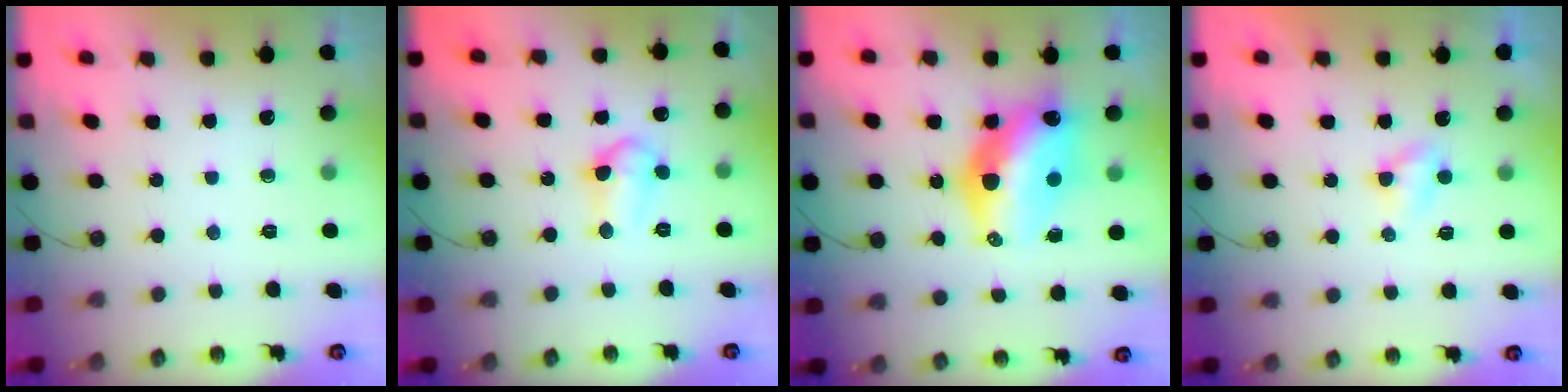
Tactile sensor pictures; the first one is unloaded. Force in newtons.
{"total": 8.1, "press": 8.0, "slide": 0.8}
{"total": 14.4, "press": 14.3, "slide": 1.3}
{"total": 2.8, "press": 2.8, "slide": 0.3}